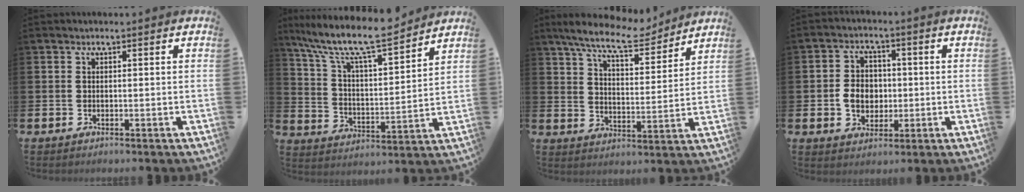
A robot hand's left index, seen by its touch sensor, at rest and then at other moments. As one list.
[{"total": 10.4, "force": [9.4, 1.4, 4.3], "torque": [-0.116, -0.065, 0.159]}, {"total": 9.5, "force": [8.7, 1.6, 3.5], "torque": [-0.087, -0.046, 0.153]}, {"total": 5.2, "force": [-0.4, 4.4, 2.8], "torque": [-0.042, 0.006, -0.014]}]